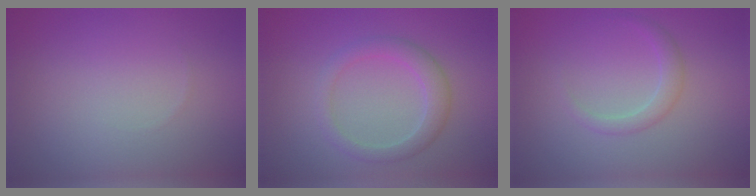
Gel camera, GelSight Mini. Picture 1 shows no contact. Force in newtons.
{"total": 2.7, "press": 2.7, "slide": 0.1}
{"total": 1.6, "press": 1.6, "slide": 0.1}